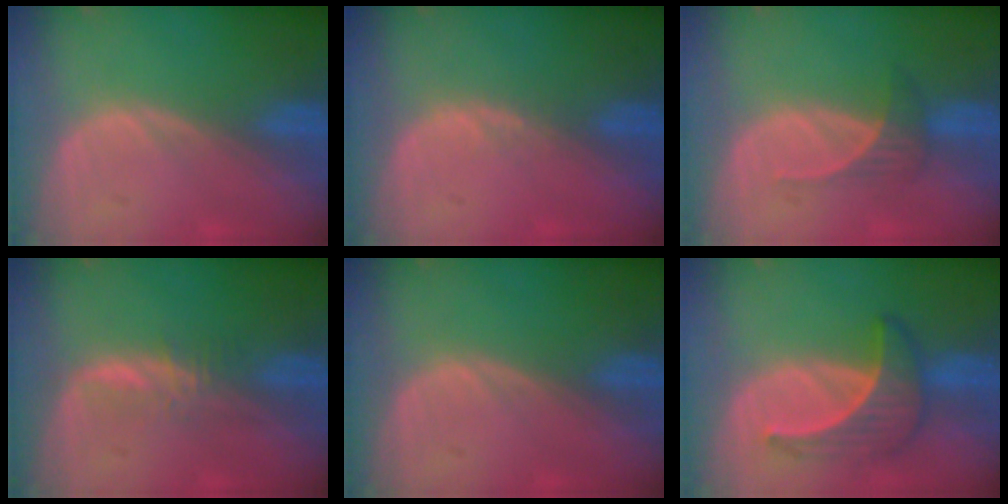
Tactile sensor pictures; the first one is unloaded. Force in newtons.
{"total": 0.8, "press": 0.8, "slide": 0.3}
{"total": 2.8, "press": 2.7, "slide": 0.9}
{"total": 2.4, "press": 2.4, "slide": 0.2}
{"total": 0.0}
{"total": 6.6, "press": 6.1, "slide": 2.5}